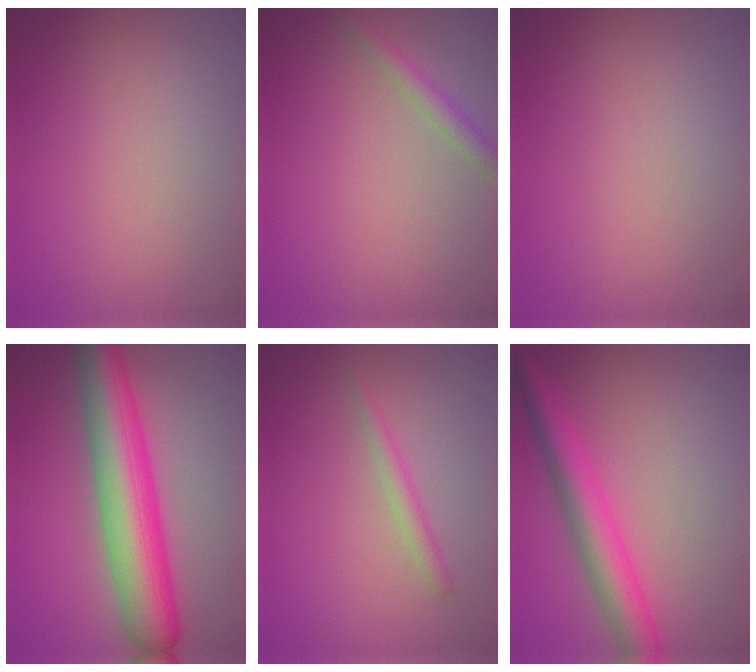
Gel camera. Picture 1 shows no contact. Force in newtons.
{"total": 2.0, "press": 2.0, "slide": 0.0}
{"total": 0.0}
{"total": 9.6, "press": 9.6, "slide": 0.2}
{"total": 1.5, "press": 1.5, "slide": 0.0}
{"total": 5.2, "press": 5.2, "slide": 0.1}